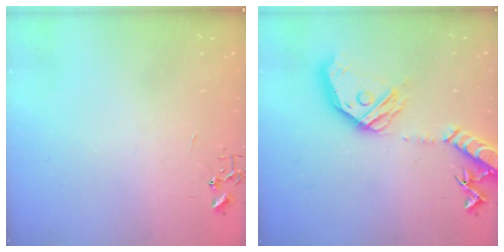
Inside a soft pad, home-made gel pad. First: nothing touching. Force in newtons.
{"total": 21.3, "press": 21.1, "slide": 3.1}